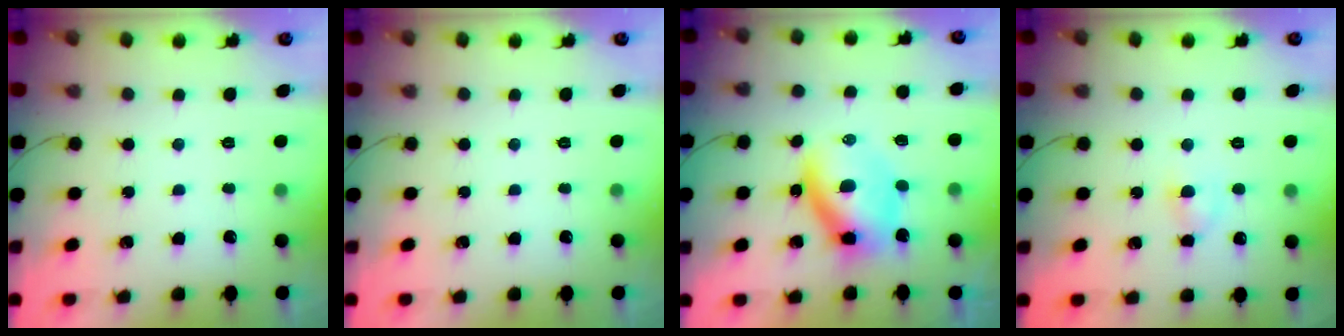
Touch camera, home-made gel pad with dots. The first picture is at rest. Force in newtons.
{"total": 0.0}
{"total": 7.6, "press": 7.4, "slide": 1.6}
{"total": 3.6, "press": 3.4, "slide": 1.0}